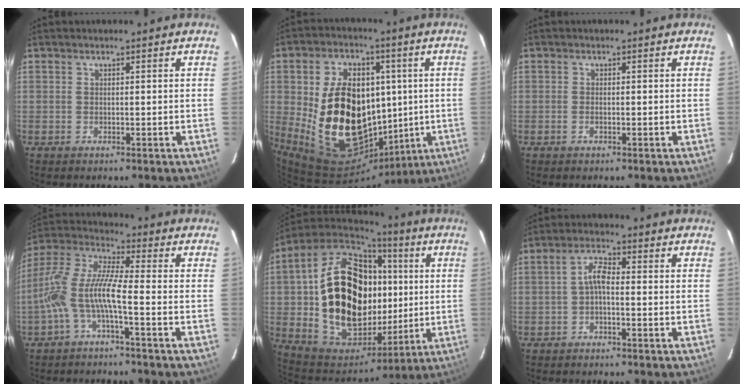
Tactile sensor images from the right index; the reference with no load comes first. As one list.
[{"total": 22.1, "force": [0.4, 14.8, 16.5], "torque": [-0.311, 0.014, 0.036]}, {"total": 0.8, "force": [-0.4, 0.4, 0.5], "torque": [-0.010, 0.000, -0.008]}, {"total": 9.9, "force": [-3.4, 1.3, 9.2], "torque": [-0.207, 0.013, -0.069]}, {"total": 28.7, "force": [2.4, 19.0, 21.4], "torque": [-0.431, 0.030, 0.063]}, {"total": 3.1, "force": [-1.1, 1.0, 2.8], "torque": [-0.060, 0.012, -0.024]}]